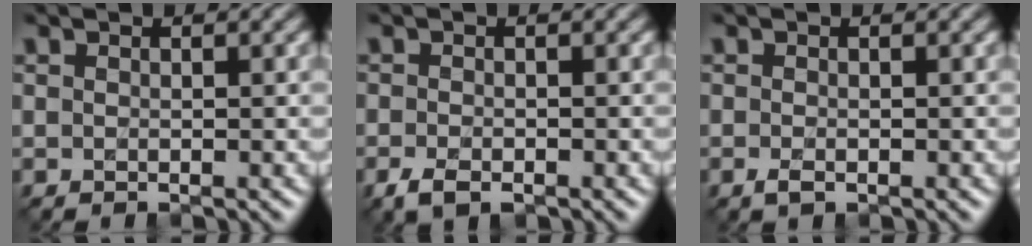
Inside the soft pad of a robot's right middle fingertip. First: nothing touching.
{"total": 2.8, "force": [-1.9, 1.2, 1.6], "torque": [-0.035, -0.010, -0.034]}
{"total": 1.1, "force": [-0.7, 0.3, 0.7], "torque": [-0.018, -0.005, -0.013]}